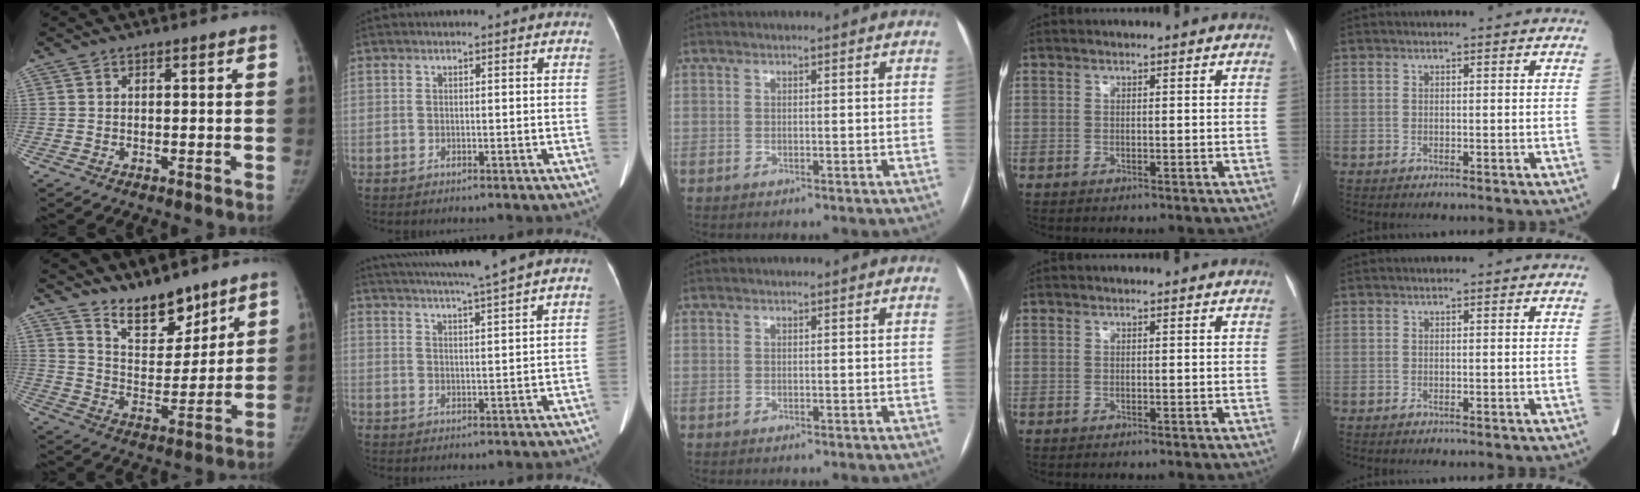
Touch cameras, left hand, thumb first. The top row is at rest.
{"thumb": {"total": 11.4, "force": [9.3, 4.6, 4.8], "torque": [-0.048, -0.076, 0.170]}, "index": {"total": 11.4, "force": [9.9, -2.0, 5.4], "torque": [-0.092, -0.002, 0.144]}}